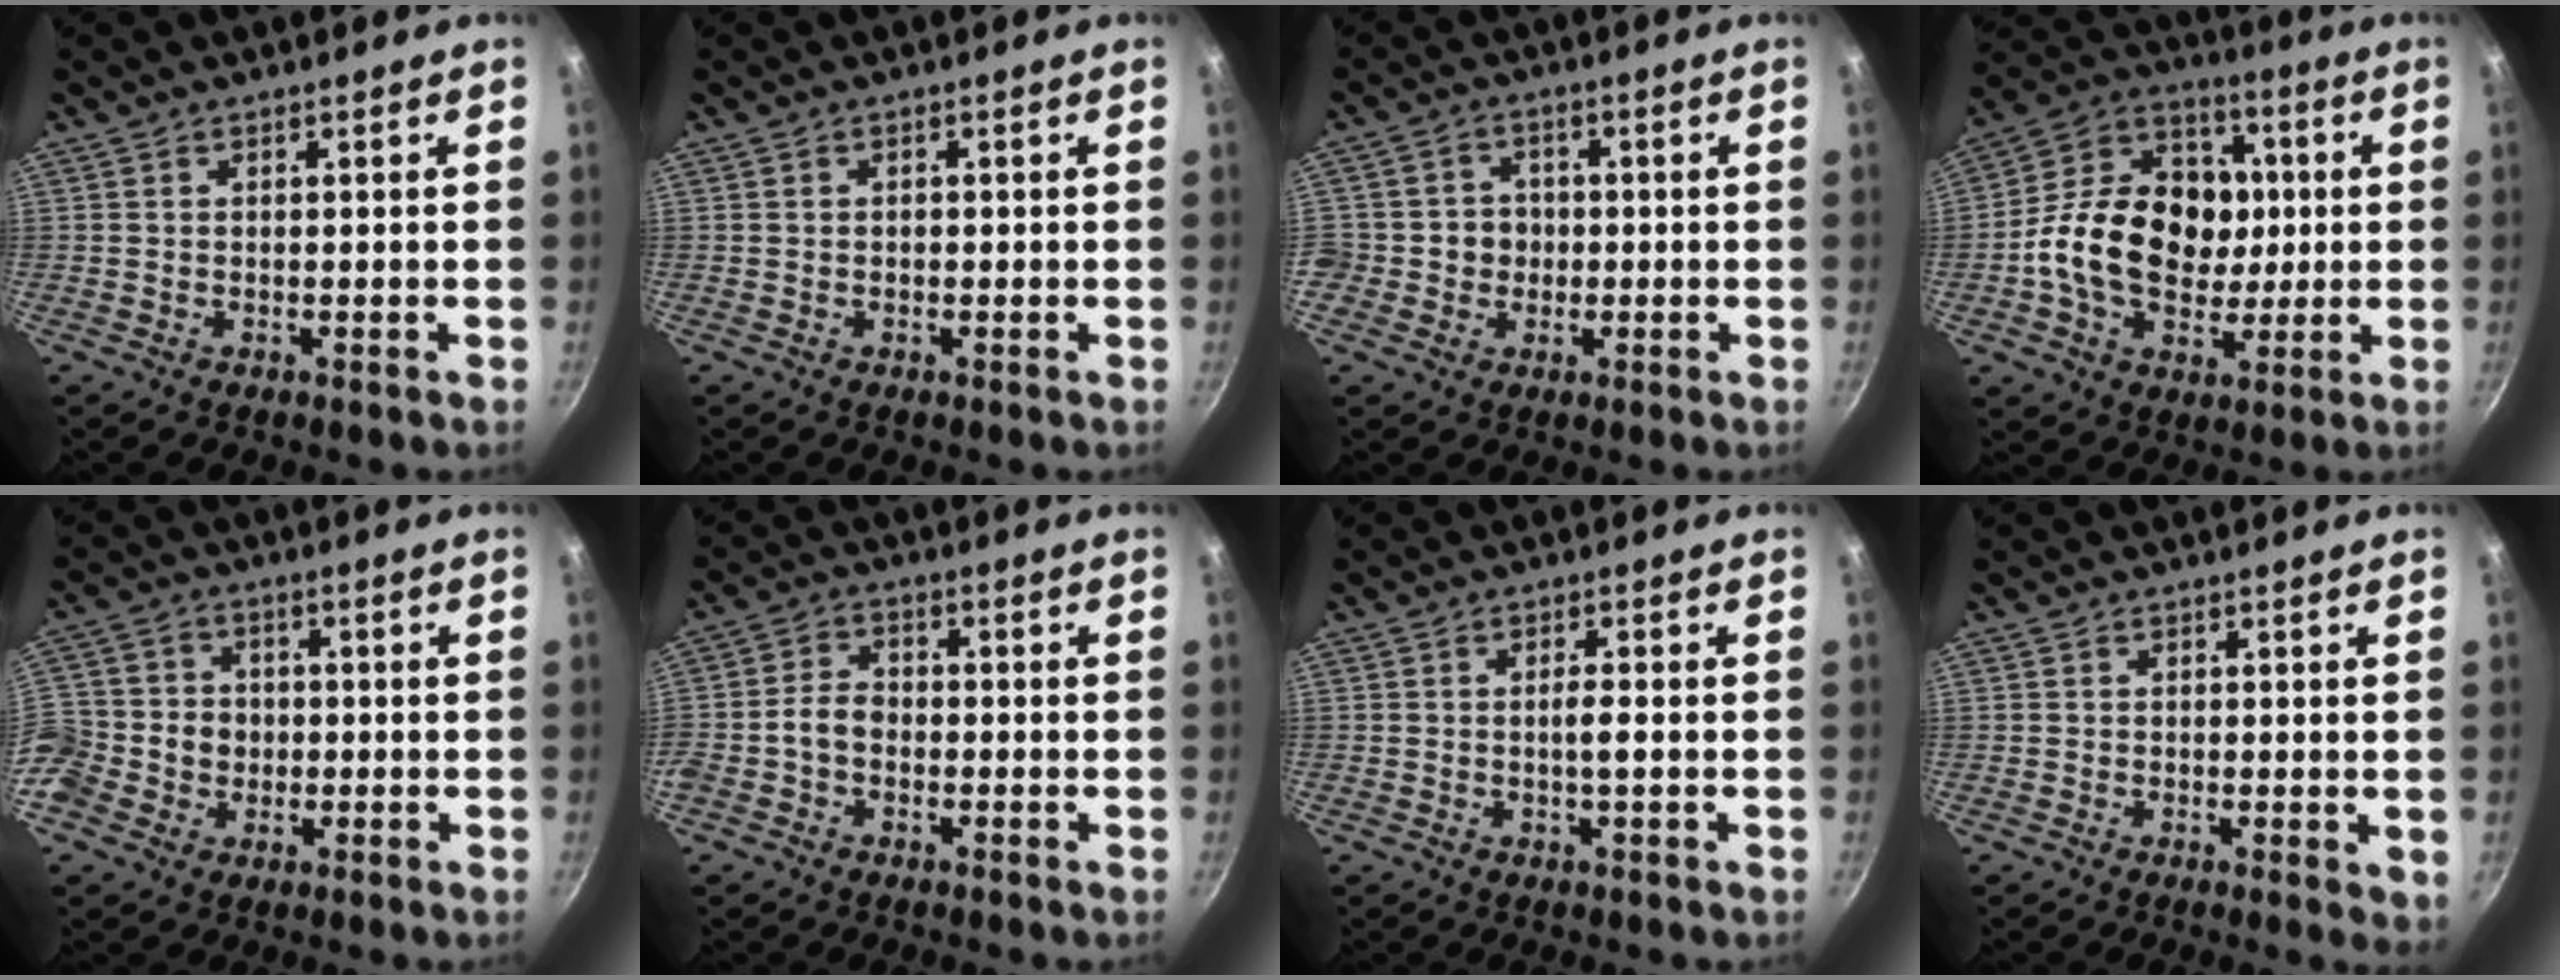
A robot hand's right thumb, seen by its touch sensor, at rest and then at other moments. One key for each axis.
{"total": 0.7, "fx": -0.2, "fy": 0.6, "fz": 0.3, "tx": -0.003, "ty": 0.004, "tz": -0.002}
{"total": 5.1, "fx": -0.8, "fy": 4.8, "fz": 1.4, "tx": 0.011, "ty": 0.012, "tz": -0.022}
{"total": 21.0, "fx": -0.5, "fy": 15.8, "fz": 13.8, "tx": -0.198, "ty": 0.026, "tz": -0.020}
{"total": 13.5, "fx": -2.6, "fy": 12.0, "fz": 5.6, "tx": -0.110, "ty": 0.035, "tz": -0.061}
{"total": 4.5, "fx": -1.5, "fy": 3.3, "fz": 2.6, "tx": -0.039, "ty": 0.024, "tz": -0.039}
{"total": 2.3, "fx": -0.4, "fy": 0.2, "fz": 2.2, "tx": -0.047, "ty": 0.004, "tz": -0.009}
{"total": 2.2, "fx": -0.2, "fy": 0.9, "fz": 2.0, "tx": -0.025, "ty": -0.008, "tz": -0.004}